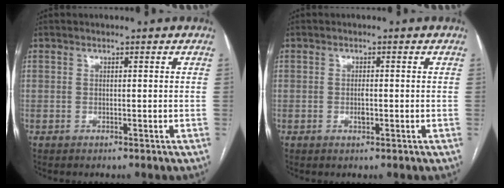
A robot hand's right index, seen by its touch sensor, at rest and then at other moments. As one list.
[{"total": 1.4, "force": [-0.3, 0.4, 1.2], "torque": [-0.025, 0.000, -0.005]}]